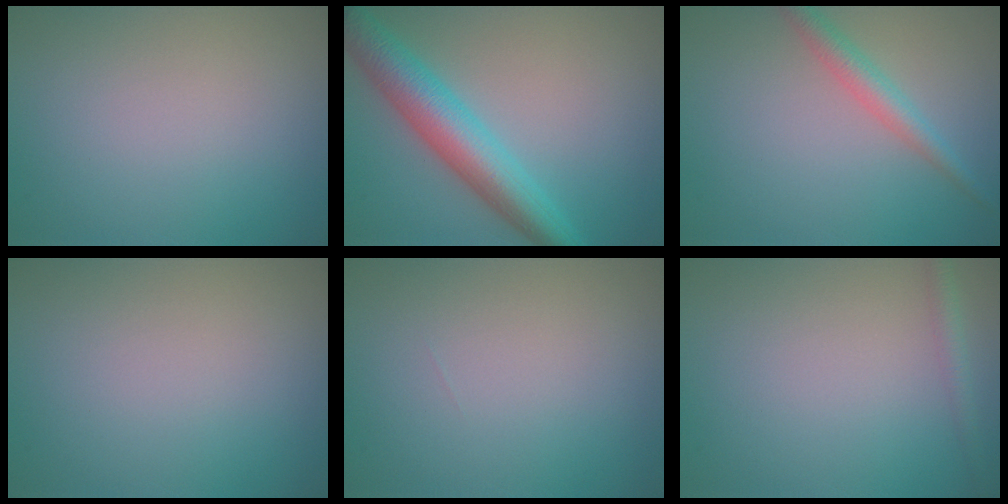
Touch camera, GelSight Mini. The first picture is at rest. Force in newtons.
{"total": 6.4, "press": 6.4, "slide": 0.1}
{"total": 2.5, "press": 2.5, "slide": 0.0}
{"total": 0.0}
{"total": 0.0}
{"total": 1.3, "press": 1.3, "slide": 0.1}